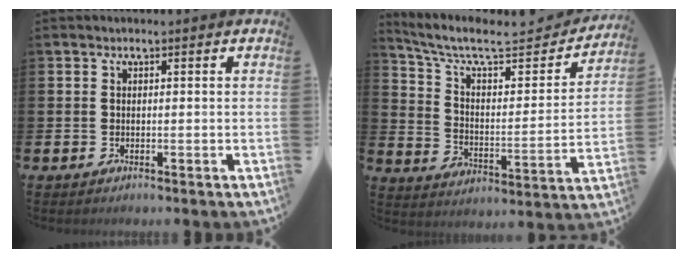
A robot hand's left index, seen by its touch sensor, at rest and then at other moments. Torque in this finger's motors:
{"motor_torque": [1.00, -1.14, 0.18, 0.09]}